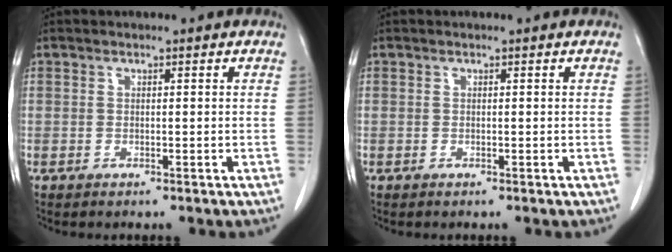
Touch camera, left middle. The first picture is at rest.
{"total": 0.0}